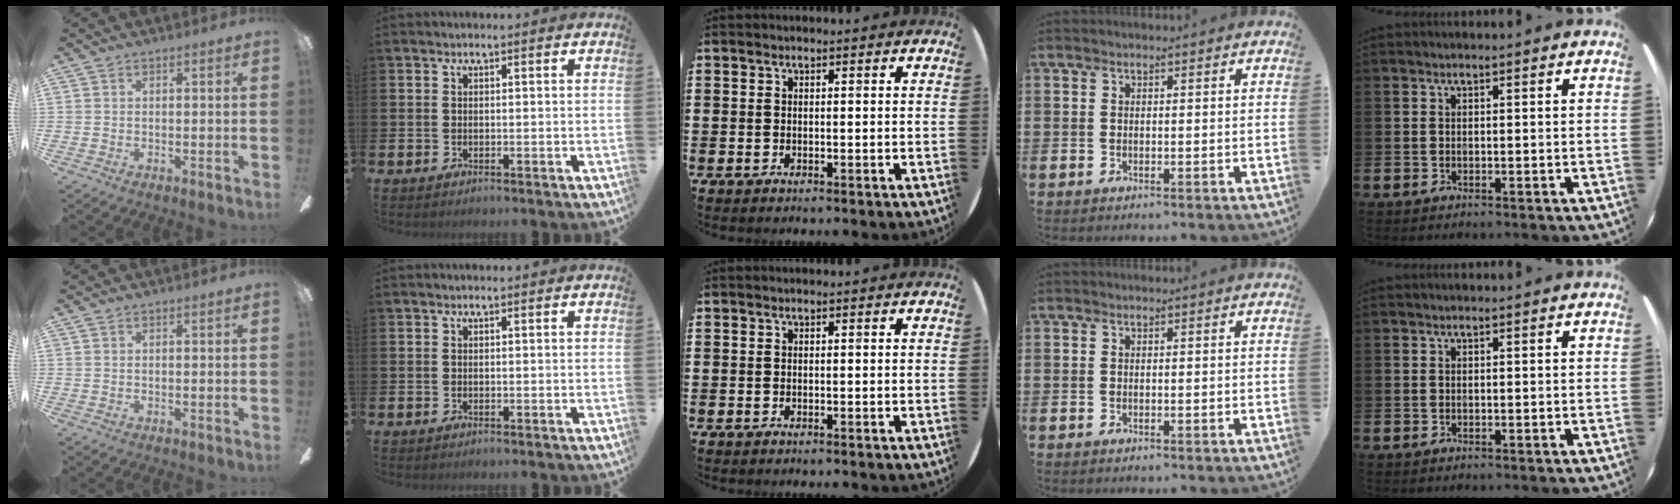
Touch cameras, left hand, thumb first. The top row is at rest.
{}